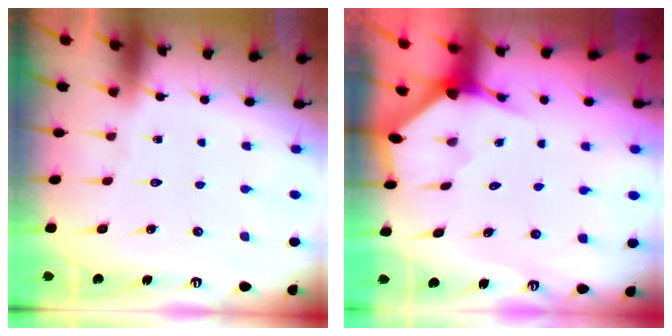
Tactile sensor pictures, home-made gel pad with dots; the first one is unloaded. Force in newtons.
{"total": 2.8, "press": 2.8, "slide": 0.3}